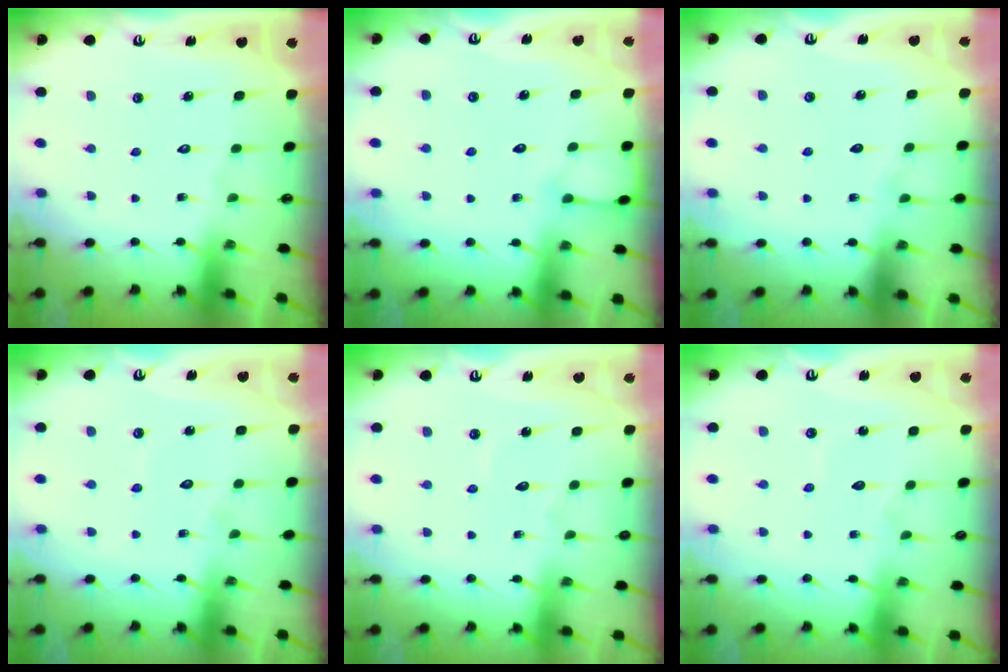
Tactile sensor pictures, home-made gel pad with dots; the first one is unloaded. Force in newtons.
{"total": 4.7, "press": 4.7, "slide": 0.5}
{"total": 5.3, "press": 5.3, "slide": 0.5}
{"total": 4.5, "press": 4.5, "slide": 0.5}
{"total": 3.4, "press": 3.4, "slide": 0.4}
{"total": 4.5, "press": 4.5, "slide": 0.3}